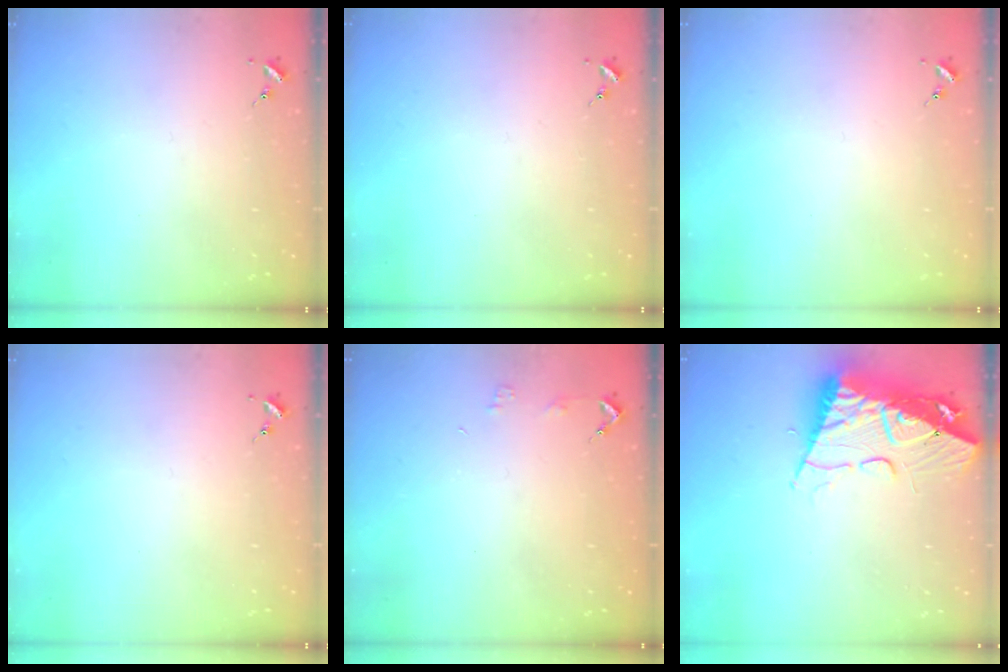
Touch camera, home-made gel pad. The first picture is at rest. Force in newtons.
{"total": 0.0}
{"total": 0.0}
{"total": 0.0}
{"total": 2.9, "press": 2.9, "slide": 0.2}
{"total": 16.8, "press": 16.7, "slide": 1.6}